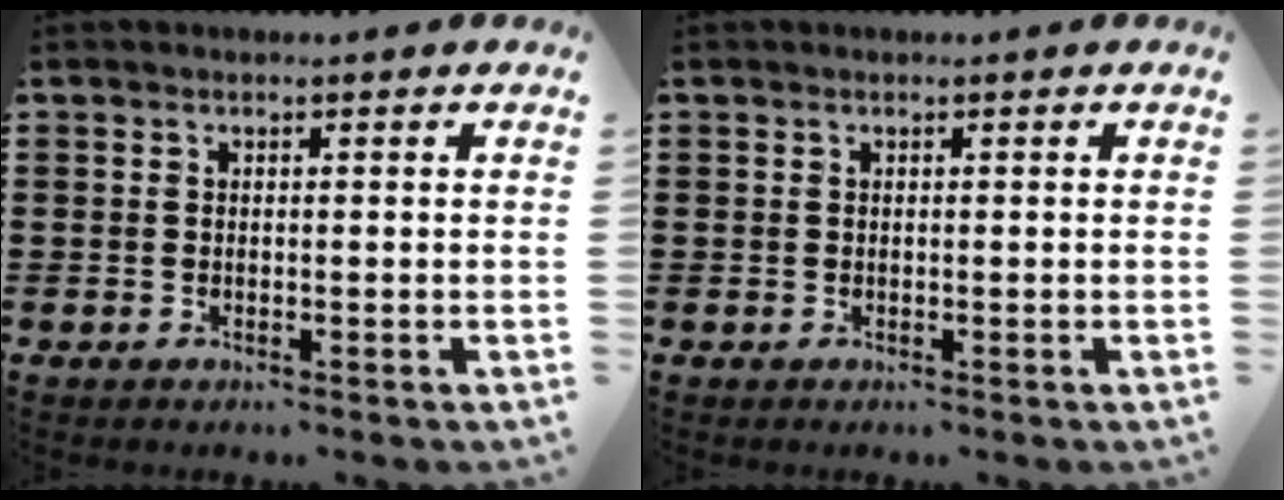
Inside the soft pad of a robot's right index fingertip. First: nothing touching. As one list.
[{"total": 0.0}]